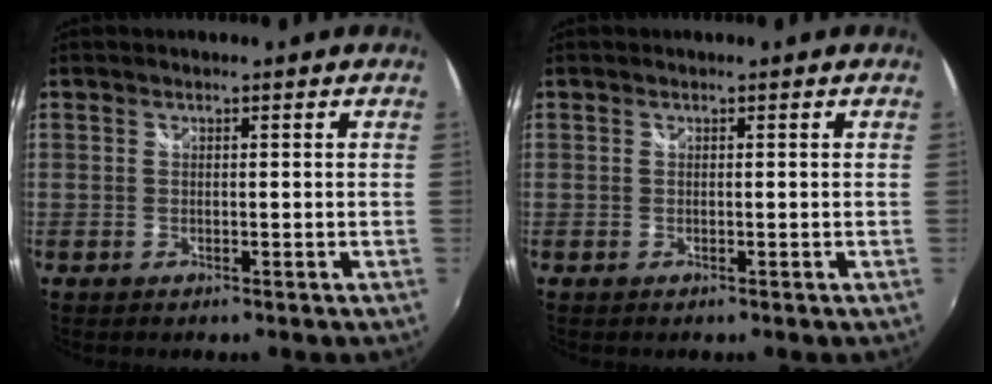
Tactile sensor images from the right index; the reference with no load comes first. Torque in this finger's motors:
{"motor_torque": [0.00, 0.00, 0.00, 0.01]}